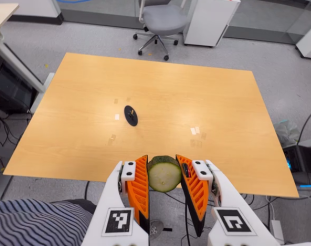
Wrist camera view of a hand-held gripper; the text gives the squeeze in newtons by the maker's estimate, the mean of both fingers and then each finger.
{"total": 11.3, "left": 10.5, "right": 12.1}